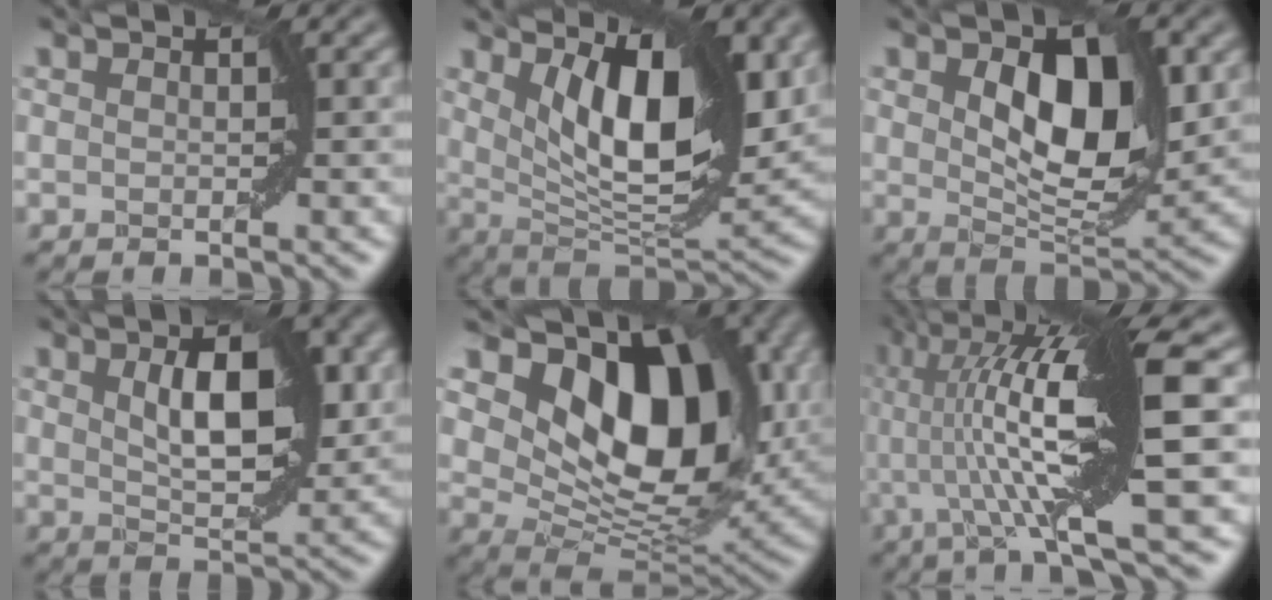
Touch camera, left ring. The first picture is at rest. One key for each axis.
{"total": 10.0, "fx": 3.6, "fy": 4.0, "fz": 8.5, "tx": -0.136, "ty": -0.014, "tz": 0.062}
{"total": 8.2, "fx": 1.7, "fy": 4.3, "fz": 6.8, "tx": -0.114, "ty": -0.006, "tz": 0.032}
{"total": 6.7, "fx": 1.7, "fy": 2.9, "fz": 5.8, "tx": -0.093, "ty": 0.002, "tz": 0.033}
{"total": 14.3, "fx": 5.1, "fy": 8.8, "fz": 10.1, "tx": -0.146, "ty": -0.006, "tz": 0.090}
{"total": 12.8, "fx": 0.8, "fy": 1.6, "fz": 12.7, "tx": -0.198, "ty": 0.017, "tz": 0.016}